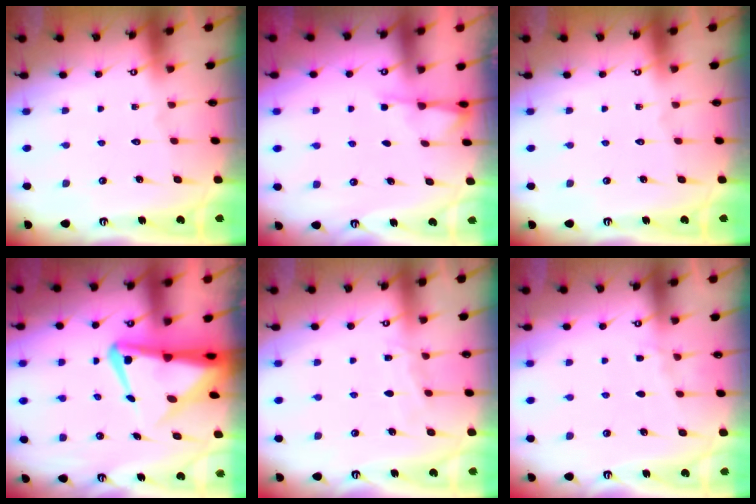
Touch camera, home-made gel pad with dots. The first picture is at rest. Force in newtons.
{"total": 1.9, "press": 1.9, "slide": 0.4}
{"total": 0.0}
{"total": 7.3, "press": 7.2, "slide": 1.2}
{"total": 5.3, "press": 5.3, "slide": 0.6}
{"total": 4.1, "press": 4.1, "slide": 0.5}